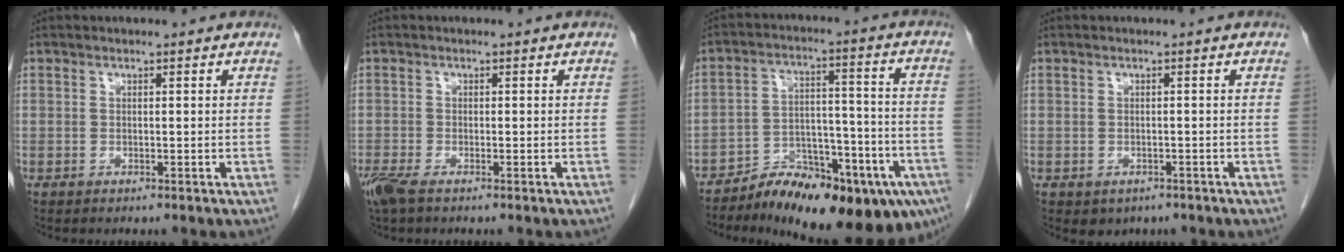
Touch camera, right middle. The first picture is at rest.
{"total": 3.1, "force": [-2.2, 0.8, 2.1], "torque": [-0.051, -0.010, -0.042]}
{"total": 20.2, "force": [-14.5, 6.0, 12.7], "torque": [-0.125, 0.028, -0.215]}
{"total": 2.4, "force": [-1.5, 1.7, 0.8], "torque": [-0.011, 0.000, -0.011]}